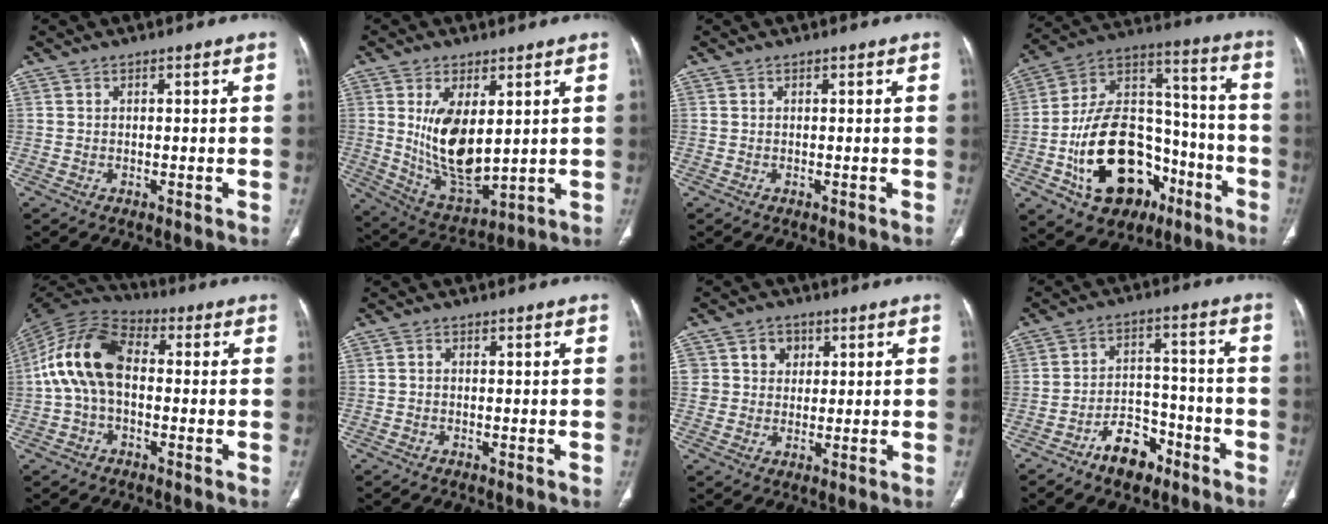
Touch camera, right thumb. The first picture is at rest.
{"total": 13.5, "force": [2.4, 6.7, 11.5], "torque": [-0.194, -0.026, 0.064]}
{"total": 0.0}
{"total": 25.7, "force": [-9.8, 16.6, 17.0], "torque": [-0.274, 0.074, -0.144]}
{"total": 13.8, "force": [0.3, 8.6, 10.8], "torque": [-0.208, 0.036, -0.007]}
{"total": 0.5, "force": [-0.1, 0.4, 0.3], "torque": [-0.005, 0.001, -0.004]}
{"total": 5.1, "force": [1.8, 4.6, 1.4], "torque": [0.007, -0.002, 0.027]}
{"total": 8.6, "force": [-5.8, 4.8, 4.2], "torque": [-0.050, 0.053, -0.095]}